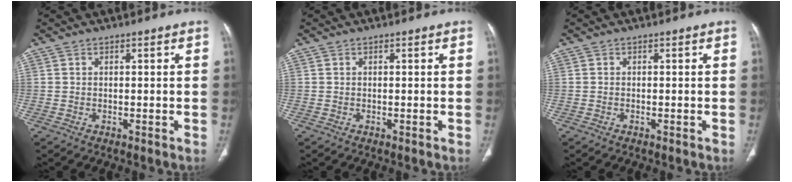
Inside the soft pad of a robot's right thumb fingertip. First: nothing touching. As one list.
[{"total": 0.0}, {"total": 0.0}]